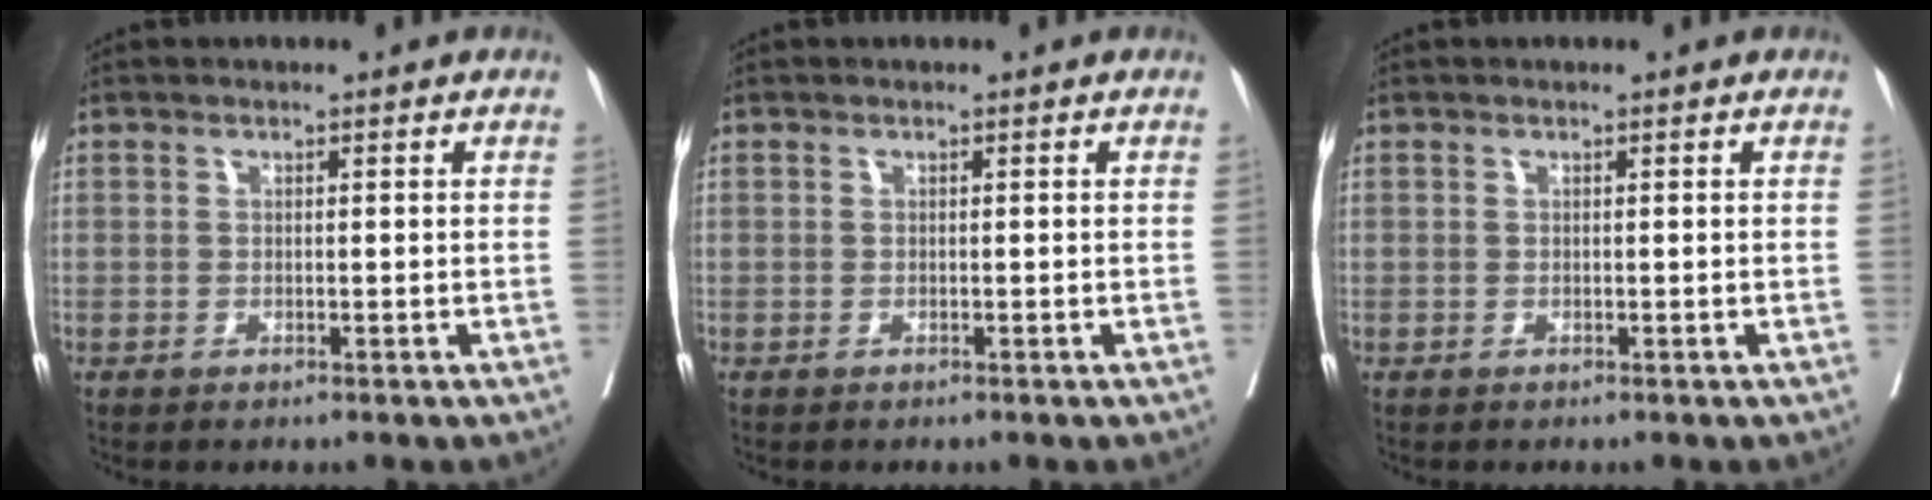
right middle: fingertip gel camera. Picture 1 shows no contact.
{"total": 0.0}
{"total": 0.0}